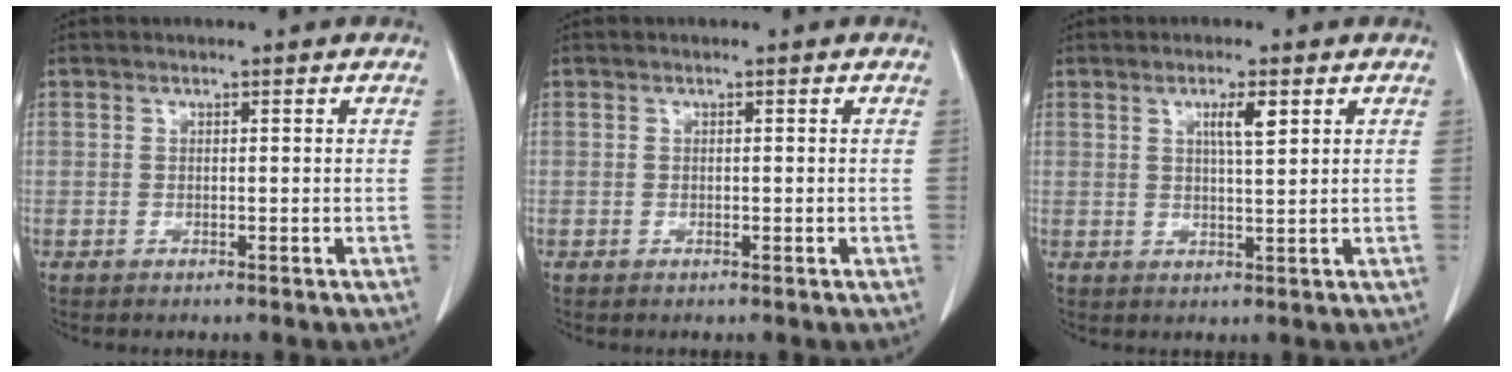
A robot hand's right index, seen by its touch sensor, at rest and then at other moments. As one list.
[{"total": 0.5, "force": [-0.1, 0.2, 0.4], "torque": [-0.008, -0.001, 0.000]}, {"total": 3.5, "force": [1.6, 0.3, 3.1], "torque": [-0.053, -0.001, 0.025]}]